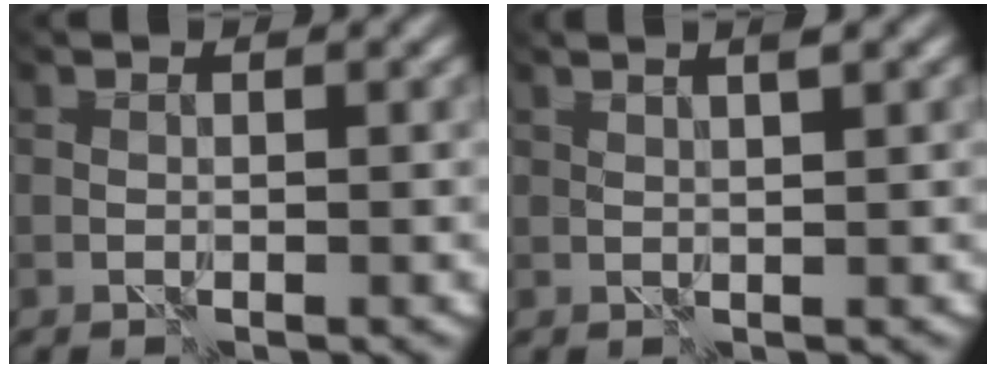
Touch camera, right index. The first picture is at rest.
{"total": 1.2, "force": [1.0, -0.7, 0.1], "torque": [0.003, 0.000, 0.018]}